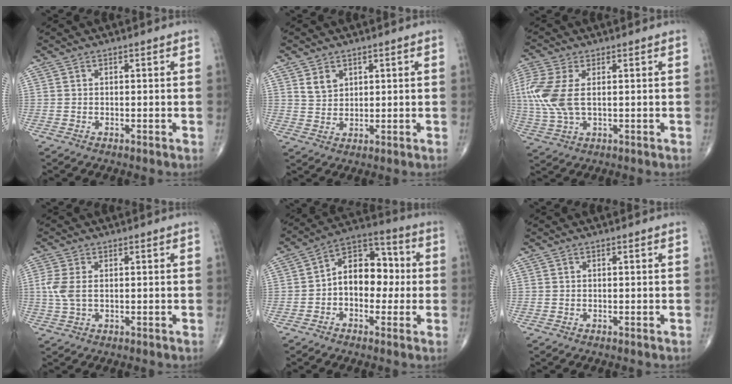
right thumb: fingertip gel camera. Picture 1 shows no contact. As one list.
[{"total": 3.6, "force": [1.9, 2.5, 1.6], "torque": [-0.017, -0.016, 0.041]}, {"total": 10.3, "force": [1.4, 5.5, 8.7], "torque": [-0.231, 0.005, 0.033]}, {"total": 4.1, "force": [0.2, 2.6, 3.2], "torque": [-0.081, 0.006, 0.003]}, {"total": 12.0, "force": [-0.4, 8.2, 8.8], "torque": [-0.095, 0.045, -0.020]}, {"total": 0.0}]